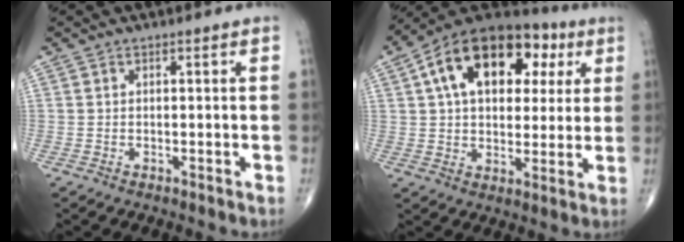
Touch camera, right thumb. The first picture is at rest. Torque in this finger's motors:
{"motor_torque": [0.78, 4.16, 1.62, 0.49, 0.16]}